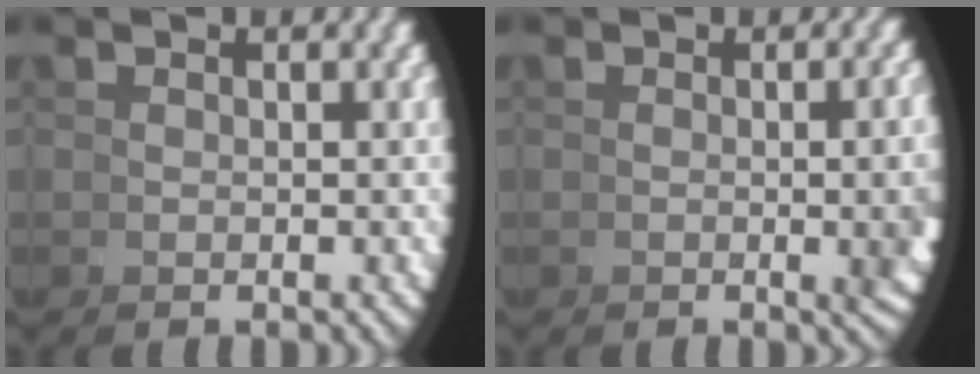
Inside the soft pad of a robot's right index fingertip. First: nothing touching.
{"total": 4.4, "force": [-0.2, 1.5, 4.1], "torque": [-0.037, 0.013, -0.012]}